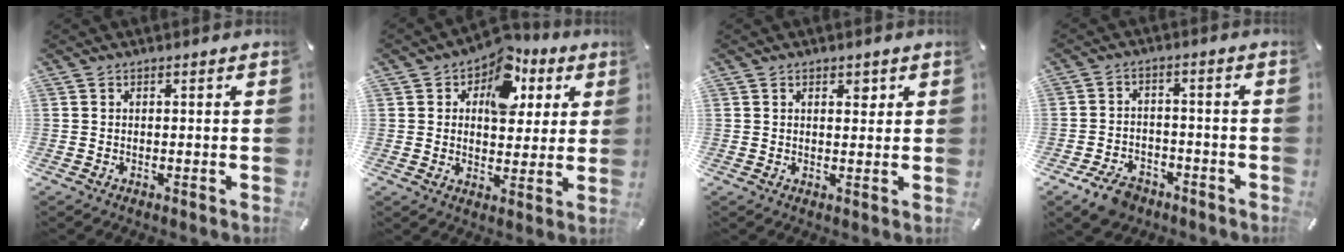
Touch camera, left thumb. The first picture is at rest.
{"total": 11.7, "force": [5.5, 7.8, 6.8], "torque": [-0.091, -0.024, 0.094]}
{"total": 2.2, "force": [1.1, 1.4, 1.3], "torque": [-0.012, -0.003, 0.014]}
{"total": 6.5, "force": [-4.5, 3.9, 2.5], "torque": [-0.045, 0.029, -0.083]}